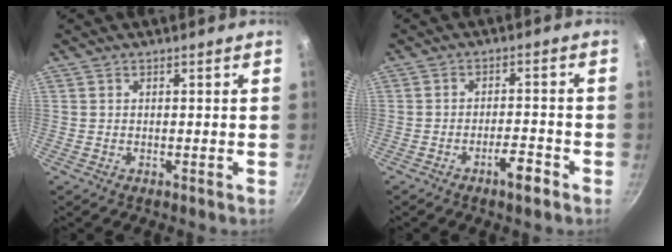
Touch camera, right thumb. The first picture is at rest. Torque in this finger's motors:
{"motor_torque": [2.63, 2.38, 0.45, -0.38, 0.01]}